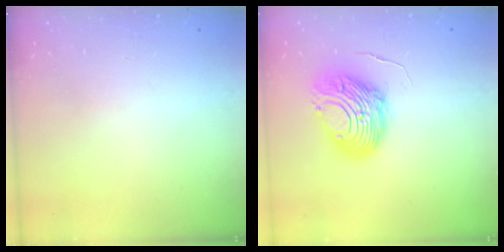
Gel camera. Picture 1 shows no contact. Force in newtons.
{"total": 10.6, "press": 10.5, "slide": 1.4}